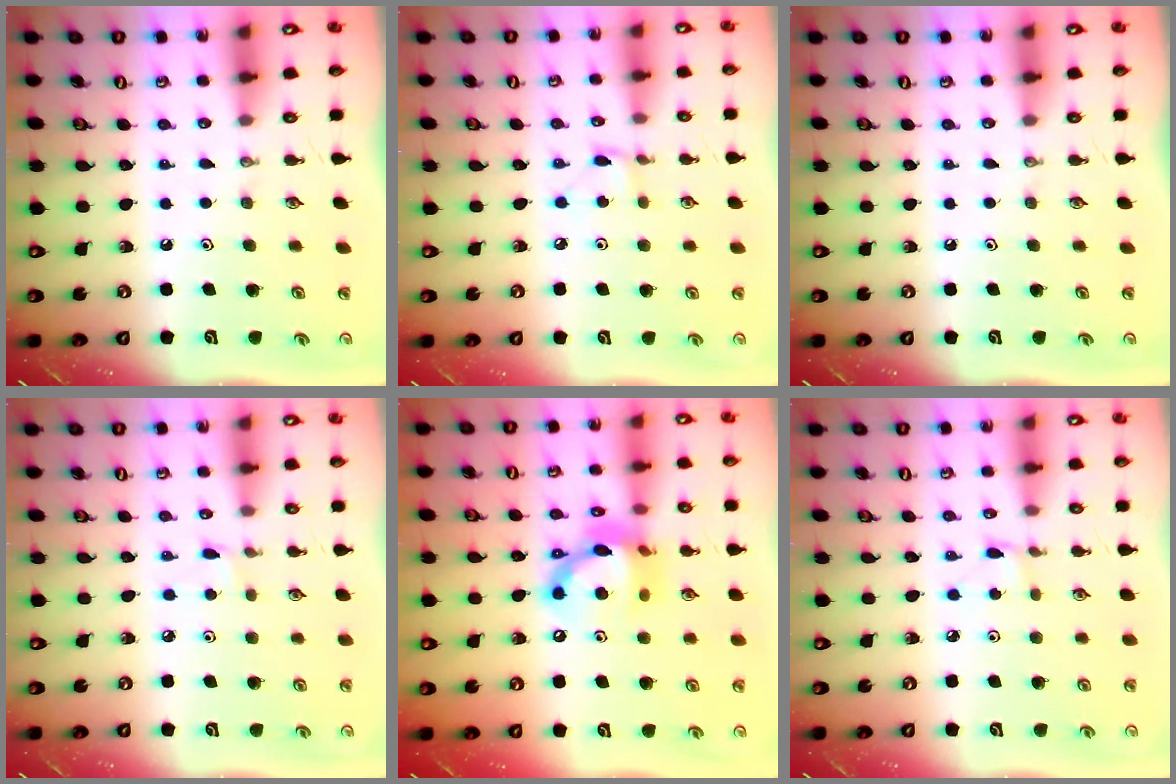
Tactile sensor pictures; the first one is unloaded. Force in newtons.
{"total": 2.0, "press": 2.0, "slide": 0.1}
{"total": 0.0}
{"total": 2.3, "press": 2.3, "slide": 0.3}
{"total": 14.3, "press": 14.3, "slide": 0.8}
{"total": 1.9, "press": 1.9, "slide": 0.2}